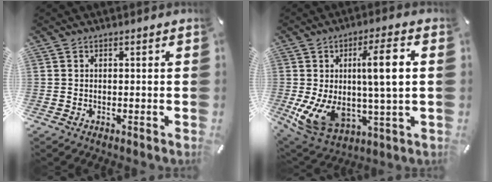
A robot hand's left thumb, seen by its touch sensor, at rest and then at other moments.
{"total": 17.1, "force": [2.8, 7.2, 15.3], "torque": [-0.290, -0.003, 0.044]}